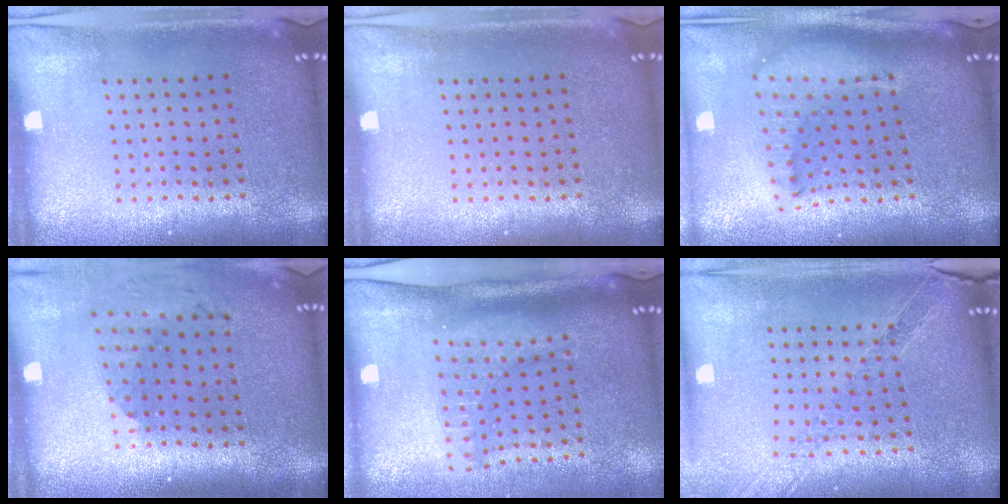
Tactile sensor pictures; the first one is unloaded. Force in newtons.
{"total": 0.0}
{"total": 1.9, "press": 1.5, "slide": 1.2}
{"total": 1.8, "press": 1.5, "slide": 1.1}
{"total": 2.1, "press": 1.5, "slide": 1.4}
{"total": 1.1, "press": 1.1, "slide": 0.1}